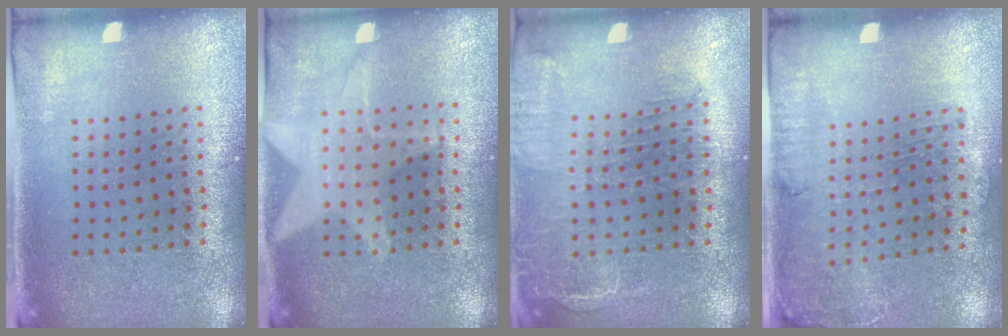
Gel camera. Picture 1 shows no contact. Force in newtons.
{"total": 1.1, "press": 1.1, "slide": 0.1}
{"total": 1.6, "press": 1.5, "slide": 0.7}
{"total": 1.3, "press": 1.2, "slide": 0.6}